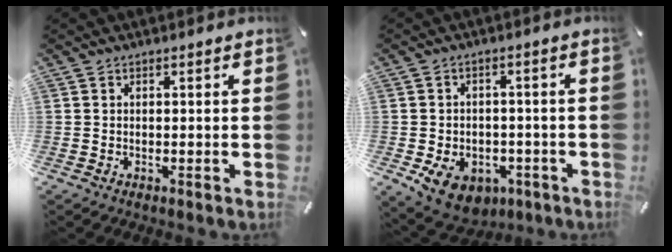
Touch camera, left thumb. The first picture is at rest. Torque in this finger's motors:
{"motor_torque": [0.32, 0.72, 0.64, 0.46, 0.05]}